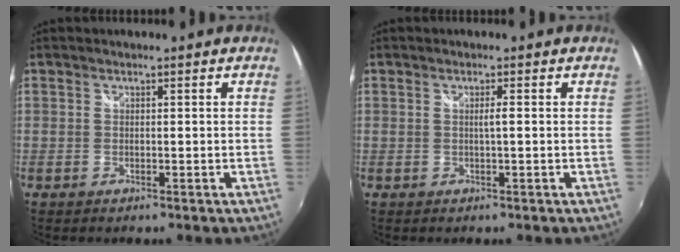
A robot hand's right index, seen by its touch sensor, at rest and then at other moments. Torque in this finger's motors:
{"motor_torque": [-0.12, 0.18, 0.04, 0.02]}